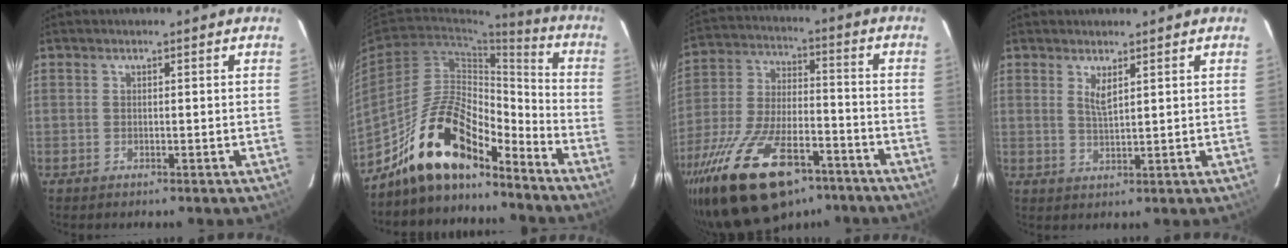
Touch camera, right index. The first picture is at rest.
{"total": 16.1, "force": [-12.7, 5.4, 8.3], "torque": [-0.160, 0.019, -0.228]}
{"total": 25.1, "force": [-16.4, 11.2, 15.4], "torque": [-0.308, -0.025, -0.266]}
{"total": 2.5, "force": [1.4, 0.4, 2.1], "torque": [-0.037, -0.004, 0.024]}